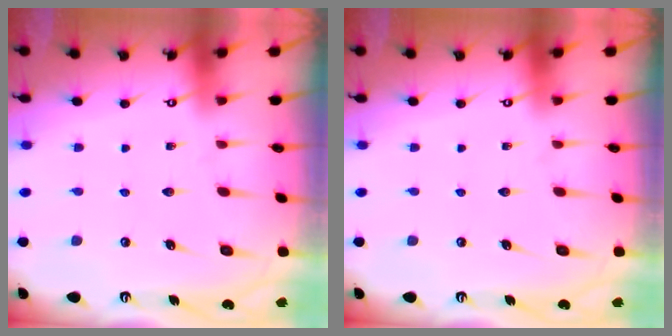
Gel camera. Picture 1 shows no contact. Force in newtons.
{"total": 0.0}